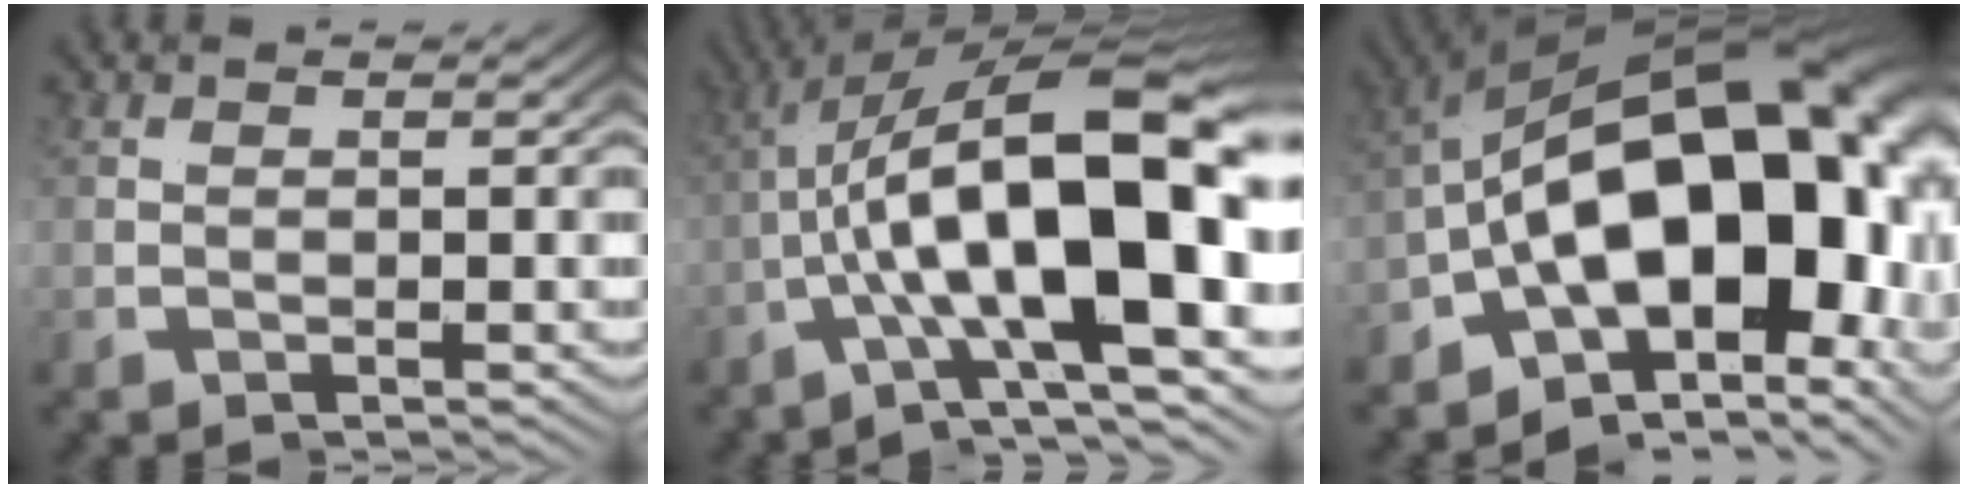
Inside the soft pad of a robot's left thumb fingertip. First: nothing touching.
{"total": 15.9, "force": [-1.8, 6.1, 14.6], "torque": [-0.240, -0.002, -0.036]}
{"total": 21.4, "force": [-0.7, 11.3, 18.2], "torque": [-0.266, 0.009, -0.026]}